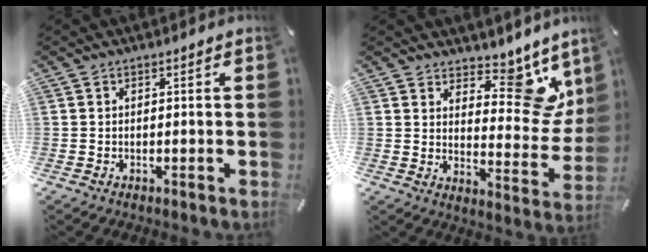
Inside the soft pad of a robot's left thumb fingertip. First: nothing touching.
{"total": 12.1, "force": [8.1, 6.8, 5.9], "torque": [-0.051, -0.086, 0.142]}